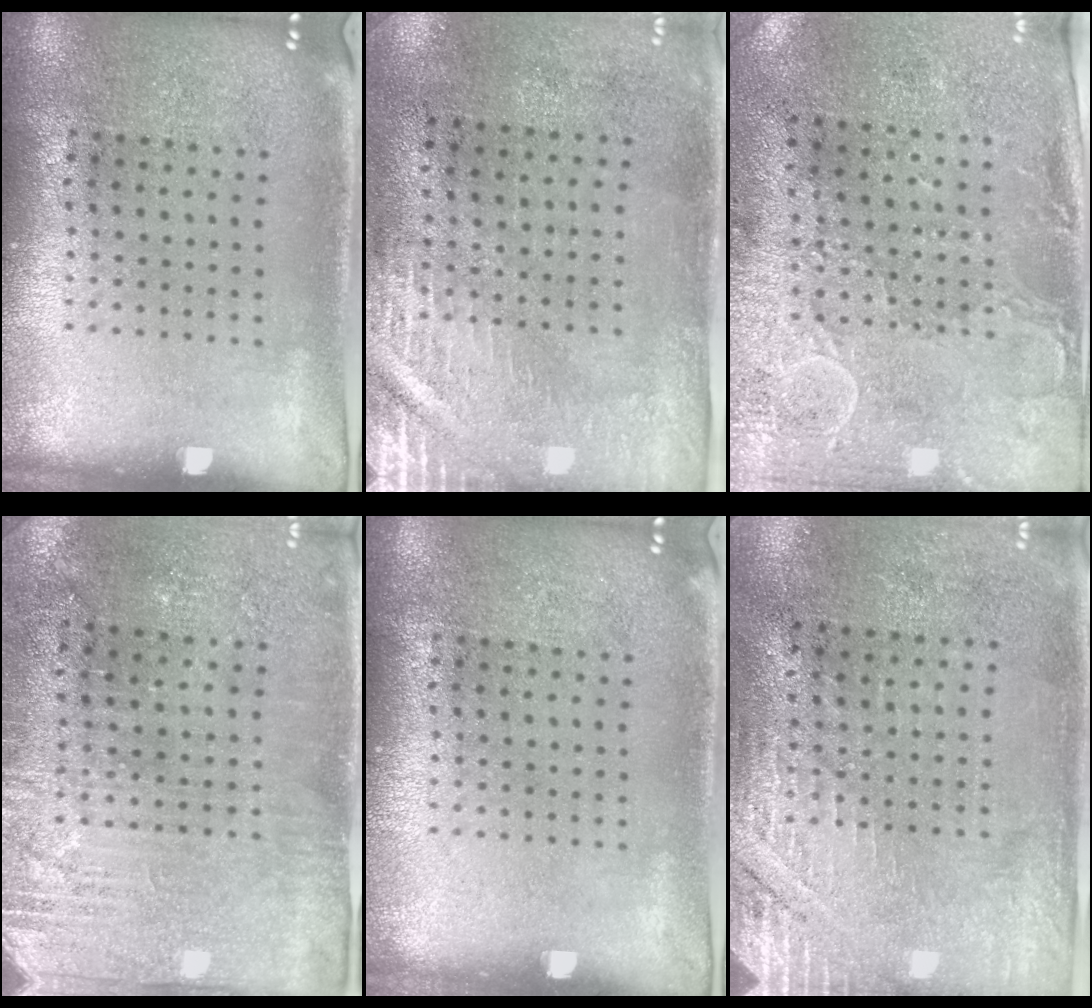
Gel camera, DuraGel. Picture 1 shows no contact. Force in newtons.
{"total": 2.9, "press": 2.5, "slide": 1.5}
{"total": 3.0, "press": 2.4, "slide": 1.7}
{"total": 2.8, "press": 2.7, "slide": 0.8}
{"total": 0.0}
{"total": 2.8, "press": 2.6, "slide": 1.0}